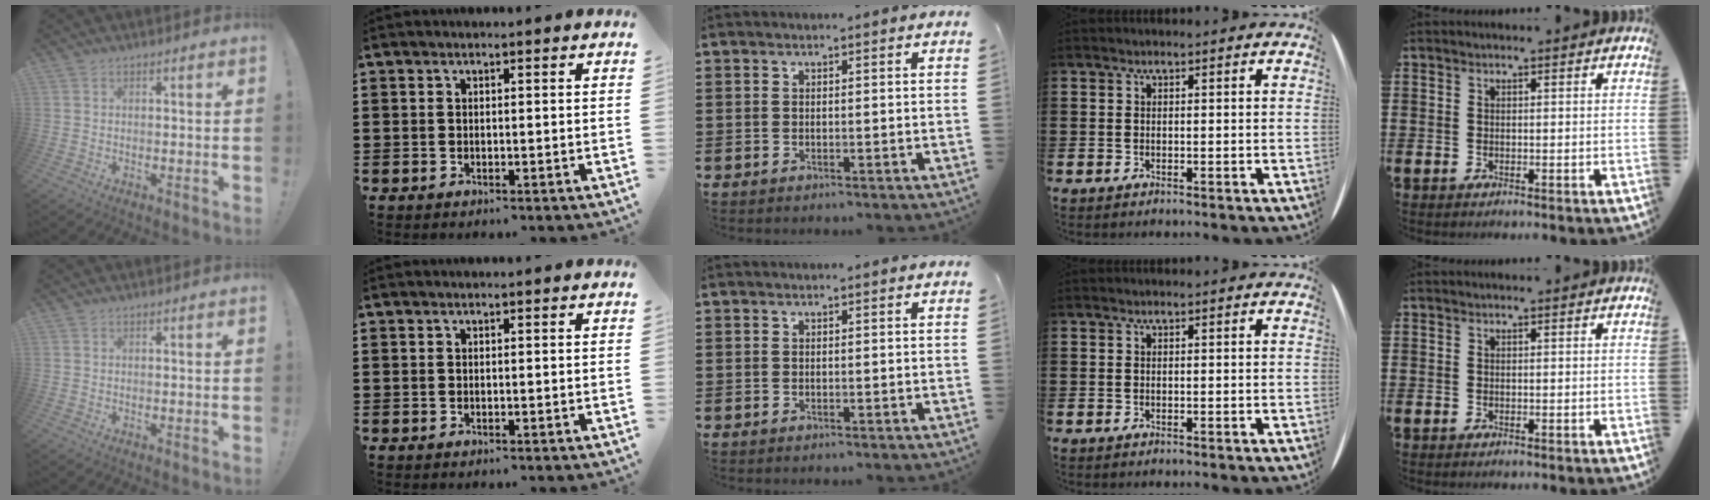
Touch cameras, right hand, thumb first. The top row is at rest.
{}